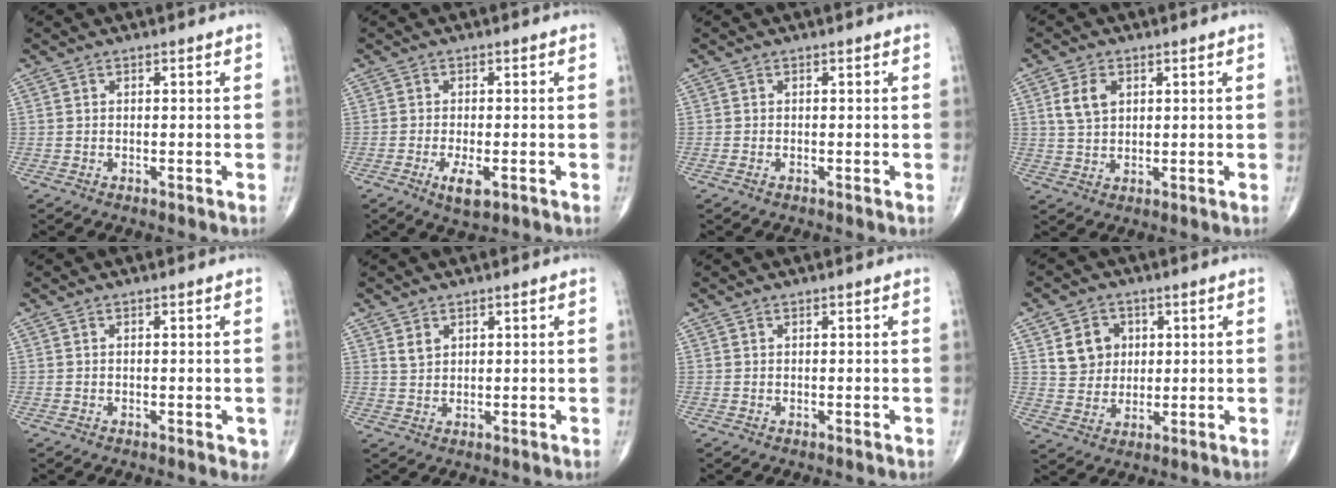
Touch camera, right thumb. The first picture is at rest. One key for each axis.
{"total": 4.4, "fx": -1.8, "fy": 1.5, "fz": 3.7, "tx": -0.066, "ty": -0.007, "tz": -0.028}
{"total": 0.6, "fx": -0.3, "fy": 0.2, "fz": 0.4, "tx": -0.009, "ty": -0.001, "tz": -0.007}
{"total": 5.4, "fx": 1.8, "fy": 3.6, "fz": 3.7, "tx": -0.064, "ty": -0.005, "tz": 0.036}
{"total": 2.2, "fx": -0.6, "fy": 0.9, "fz": 1.9, "tx": -0.009, "ty": -0.002, "tz": -0.010}
{"total": 2.3, "fx": 1.2, "fy": 1.5, "fz": 1.1, "tx": -0.015, "ty": -0.007, "tz": 0.028}
{"total": 0.0}
{"total": 6.7, "fx": 2.1, "fy": 5.7, "fz": 2.9, "tx": -0.022, "ty": -0.010, "tz": 0.041}